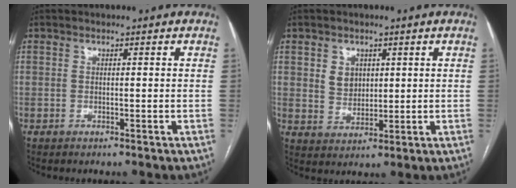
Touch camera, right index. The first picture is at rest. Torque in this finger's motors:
{"motor_torque": [0.08, 0.04, 0.07, 0.02]}